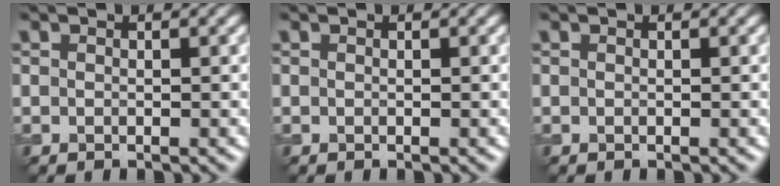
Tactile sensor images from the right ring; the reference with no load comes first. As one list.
[{"total": 0.0}, {"total": 0.0}]